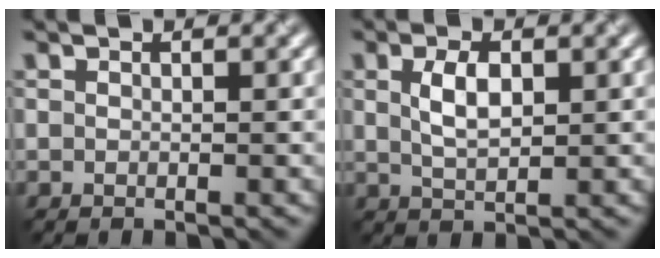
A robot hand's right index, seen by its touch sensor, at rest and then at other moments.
{"total": 3.1, "force": [0.8, 1.5, 2.6], "torque": [-0.058, 0.001, 0.018]}